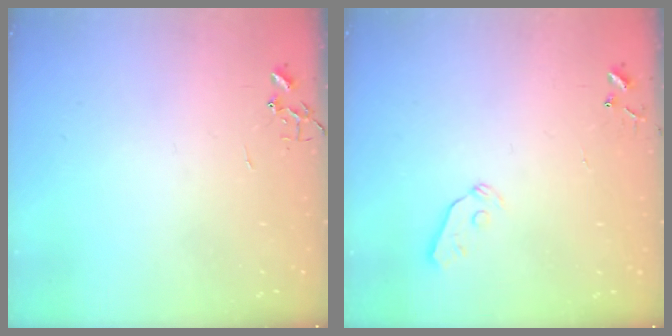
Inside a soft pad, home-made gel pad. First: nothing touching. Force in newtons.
{"total": 5.2, "press": 5.2, "slide": 0.6}